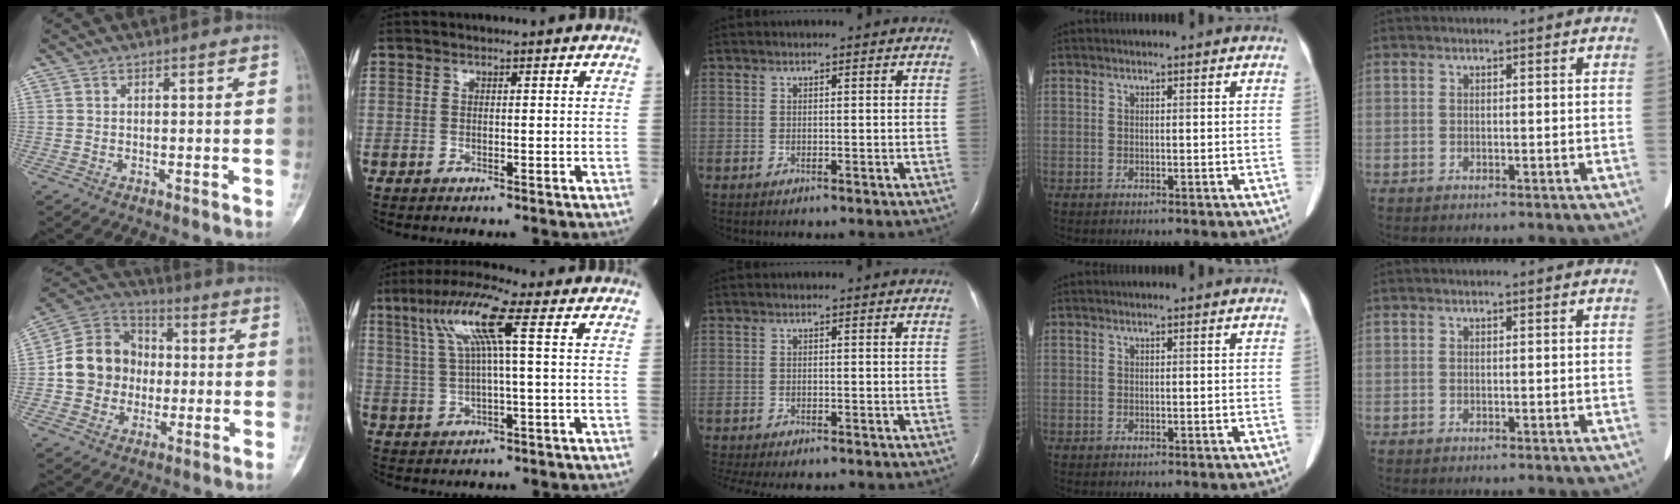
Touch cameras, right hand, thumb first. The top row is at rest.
{"thumb": {"total": 13.7, "force": [-1.0, 12.1, 6.3], "torque": [-0.080, 0.030, -0.025]}, "index": {"total": 9.2, "force": [3.2, 0.0, 8.6], "torque": [-0.175, 0.023, 0.062]}, "middle": {"total": 8.1, "force": [-7.0, 2.0, 3.5], "torque": [-0.056, -0.003, -0.098]}}